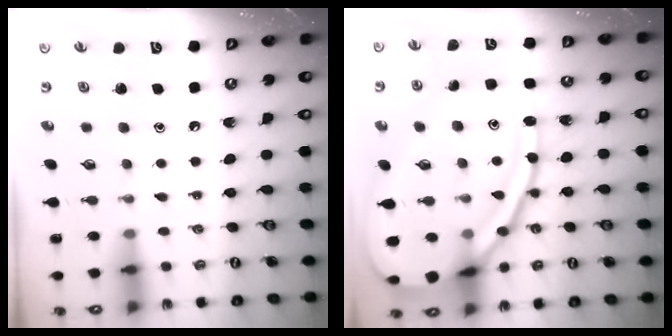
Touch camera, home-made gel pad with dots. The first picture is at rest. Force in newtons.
{"total": 21.9, "press": 21.8, "slide": 1.8}